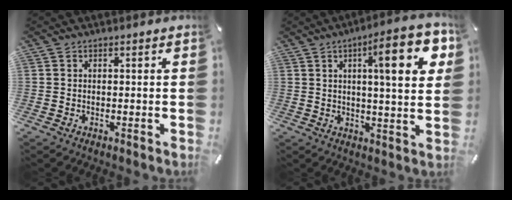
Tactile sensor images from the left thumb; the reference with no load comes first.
{"total": 16.0, "force": [6.0, 3.8, 14.4], "torque": [-0.200, -0.024, 0.082]}